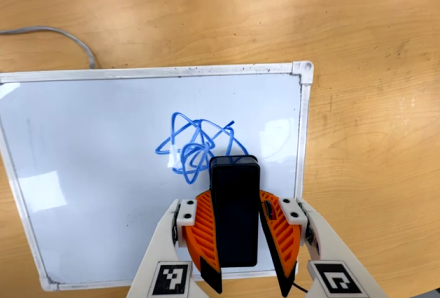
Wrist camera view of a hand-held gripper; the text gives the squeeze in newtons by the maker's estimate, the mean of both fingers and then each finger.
{"total": 6.5, "left": 6.2, "right": 6.8}